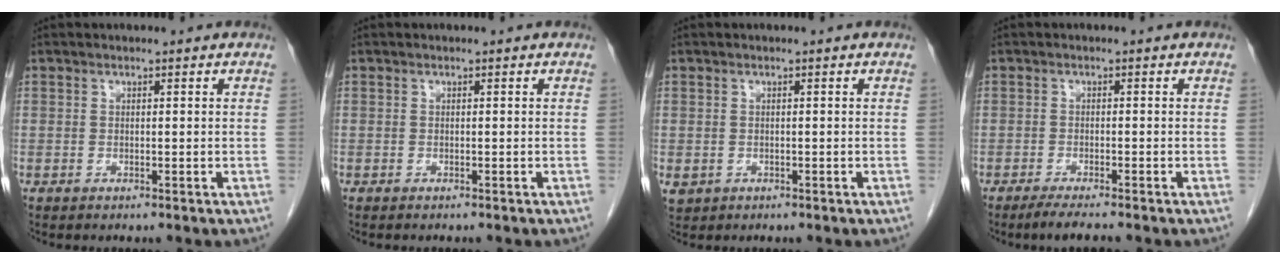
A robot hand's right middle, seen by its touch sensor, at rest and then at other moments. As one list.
[{"total": 0.8, "force": [-0.7, 0.2, 0.3], "torque": [-0.008, -0.002, -0.008]}, {"total": 1.6, "force": [-0.3, 1.5, 0.6], "torque": [-0.014, 0.001, 0.007]}, {"total": 3.4, "force": [-2.8, -0.1, 2.0], "torque": [-0.040, -0.010, -0.048]}]